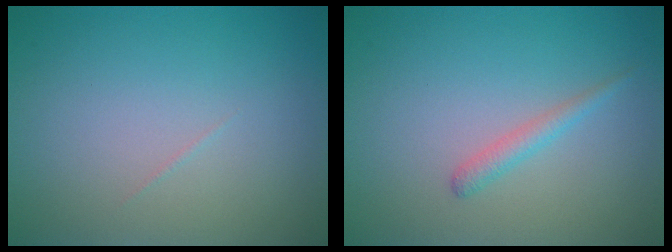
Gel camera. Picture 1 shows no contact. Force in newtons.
{"total": 1.4, "press": 1.4, "slide": 0.0}